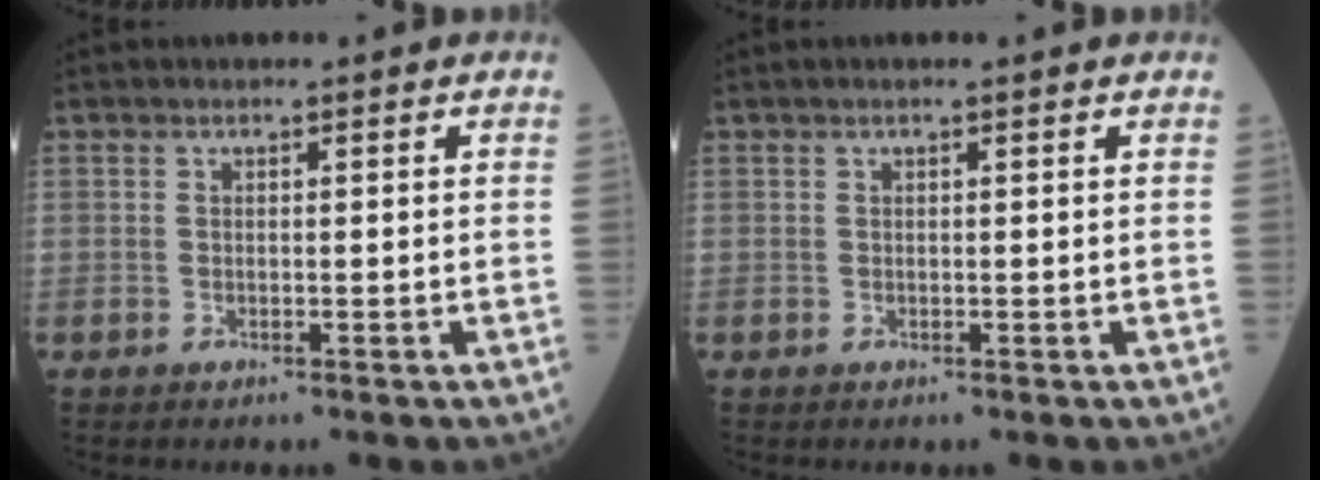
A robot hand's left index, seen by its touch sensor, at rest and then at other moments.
{"total": 0.9, "force": [0.7, -0.1, 0.6], "torque": [-0.011, 0.011, 0.012]}